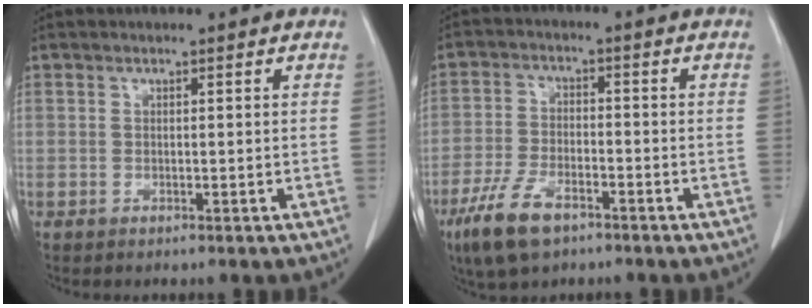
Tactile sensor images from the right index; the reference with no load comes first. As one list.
[{"total": 9.0, "force": [-5.6, 3.6, 6.1], "torque": [-0.133, -0.010, -0.102]}]